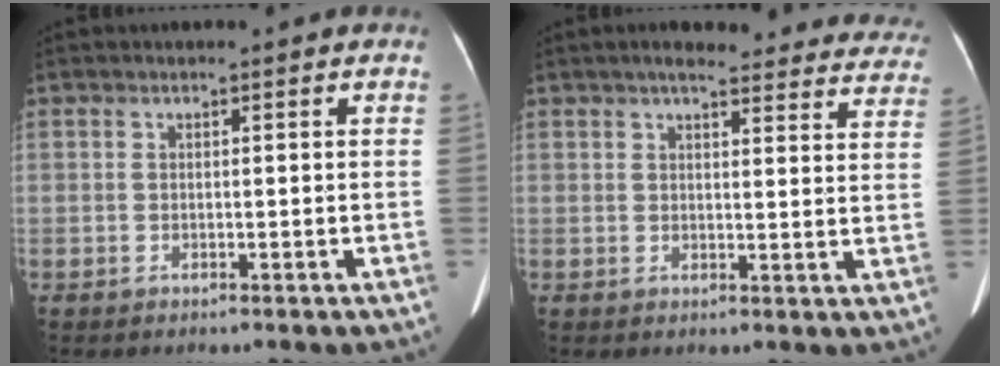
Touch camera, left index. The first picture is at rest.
{"total": 20.8, "force": [18.9, 4.7, 7.3], "torque": [-0.071, -0.014, 0.204]}